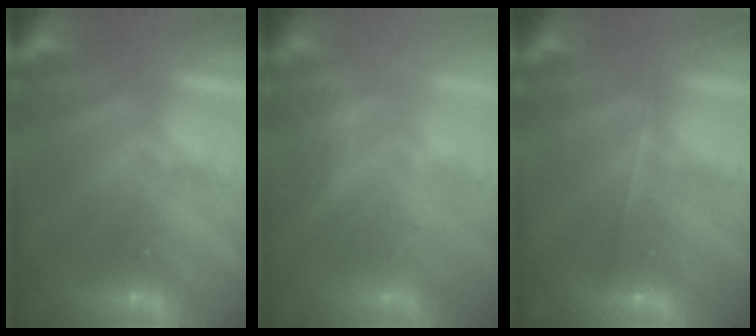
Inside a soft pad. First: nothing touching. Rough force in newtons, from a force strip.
{"total": 2.9}
{"total": 1.7}